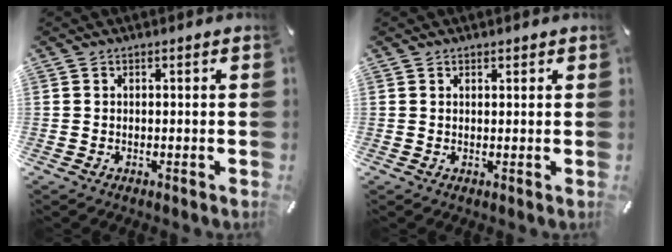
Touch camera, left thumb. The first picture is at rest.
{"total": 0.8, "force": [0.6, 0.5, 0.2], "torque": [-0.003, 0.001, 0.012]}